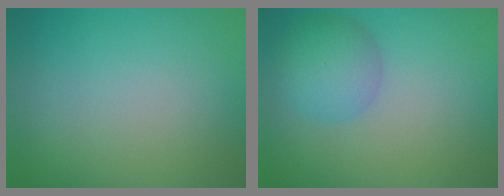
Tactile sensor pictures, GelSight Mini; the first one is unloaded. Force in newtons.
{"total": 3.8, "press": 3.8, "slide": 0.2}